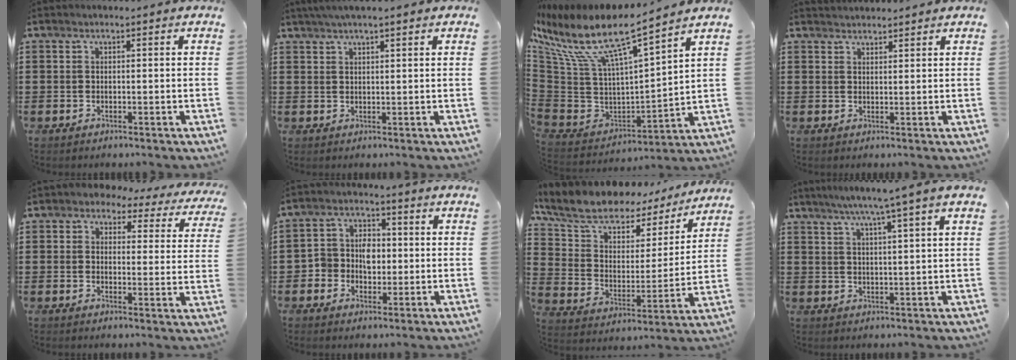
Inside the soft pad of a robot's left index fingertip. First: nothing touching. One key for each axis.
{"total": 2.6, "fx": 2.0, "fy": 0.1, "fz": 1.6, "tx": -0.034, "ty": 0.007, "tz": 0.038}
{"total": 11.2, "fx": 6.9, "fy": 2.4, "fz": 8.5, "tx": -0.194, "ty": -0.050, "tz": 0.108}
{"total": 1.7, "fx": 1.7, "fy": 0.1, "fz": -0.1, "tx": -0.001, "ty": 0.002, "tz": 0.033}
{"total": 3.7, "fx": 3.4, "fy": 1.3, "fz": 0.8, "tx": -0.029, "ty": -0.020, "tz": 0.055}
{"total": 4.9, "fx": -0.8, "fy": 4.0, "fz": 2.7, "tx": -0.063, "ty": 0.014, "tz": -0.019}
{"total": 9.3, "fx": 7.2, "fy": 4.6, "fz": 3.7, "tx": -0.110, "ty": -0.041, "tz": 0.125}
{"total": 5.5, "fx": 4.1, "fy": -0.9, "fz": 3.6, "tx": -0.081, "ty": -0.011, "tz": 0.067}